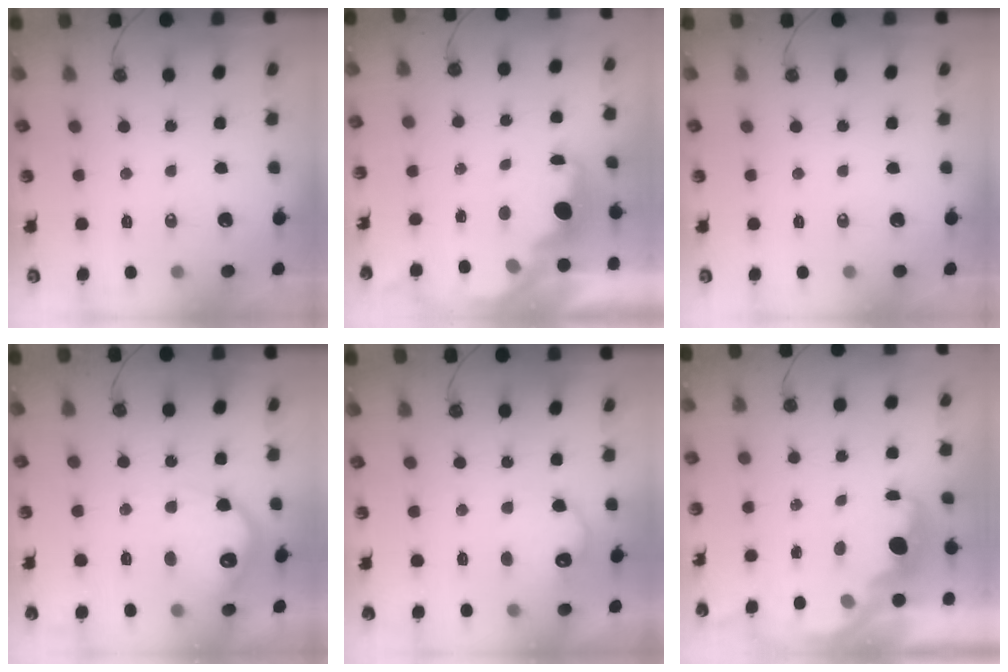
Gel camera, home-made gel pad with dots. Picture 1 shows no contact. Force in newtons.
{"total": 1.9, "press": 1.8, "slide": 0.7}
{"total": 0.0}
{"total": 17.5, "press": 17.4, "slide": 1.2}
{"total": 11.8, "press": 11.8, "slide": 0.4}
{"total": 2.0, "press": 1.8, "slide": 0.8}